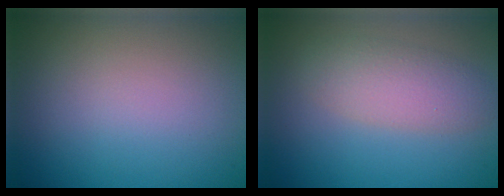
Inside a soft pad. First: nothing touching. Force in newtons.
{"total": 3.5, "press": 3.5, "slide": 0.1}